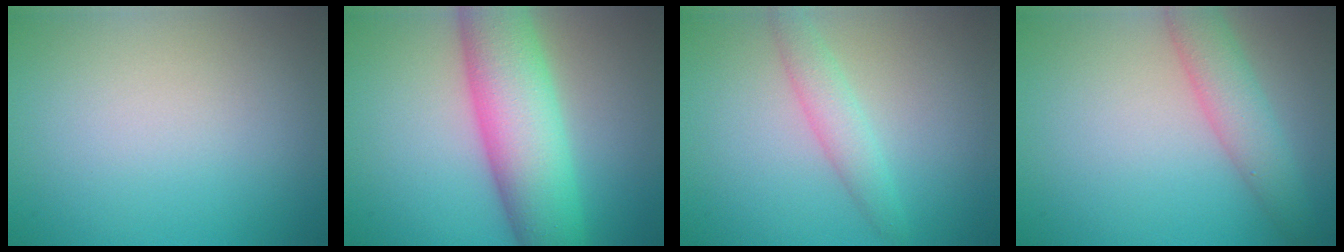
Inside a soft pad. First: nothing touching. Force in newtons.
{"total": 9.7, "press": 9.7, "slide": 0.1}
{"total": 2.4, "press": 2.4, "slide": 0.1}
{"total": 3.8, "press": 3.8, "slide": 0.2}